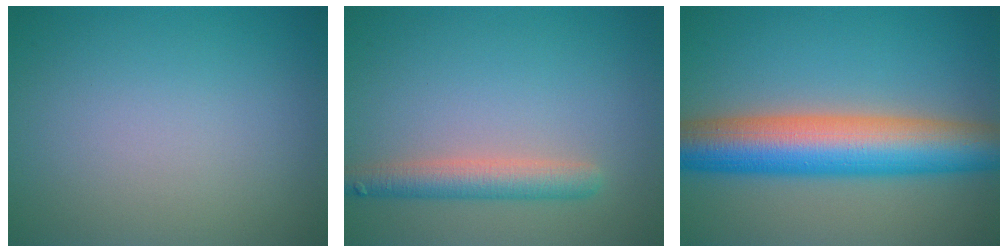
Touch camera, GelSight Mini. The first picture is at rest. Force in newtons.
{"total": 3.3, "press": 3.3, "slide": 0.2}
{"total": 10.3, "press": 10.3, "slide": 0.4}